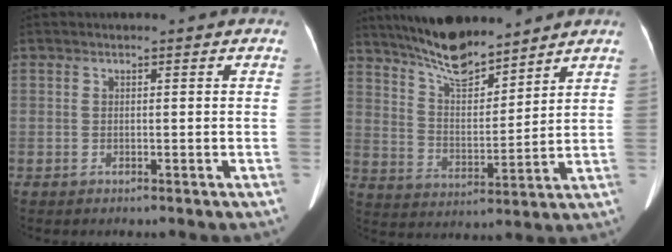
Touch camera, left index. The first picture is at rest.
{"total": 12.4, "force": [10.9, 2.4, 5.5], "torque": [-0.101, 0.001, 0.202]}